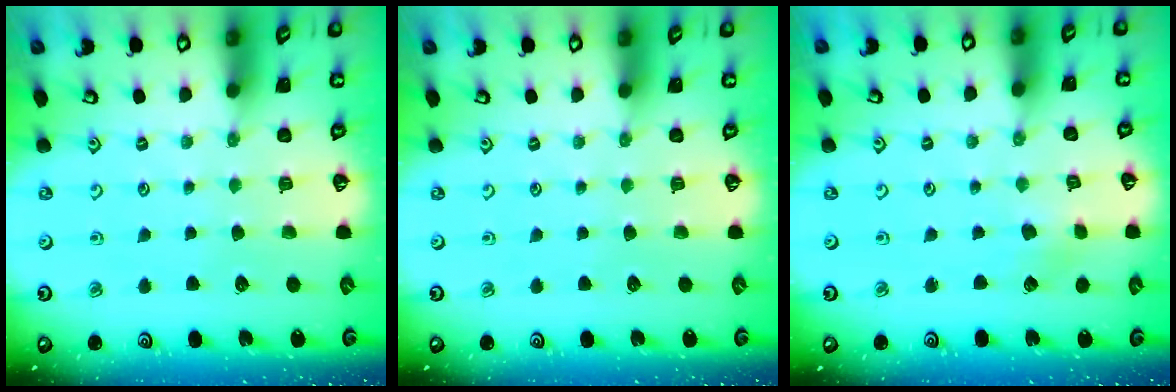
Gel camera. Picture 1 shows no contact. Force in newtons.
{"total": 0.0}
{"total": 1.7, "press": 1.7, "slide": 0.3}